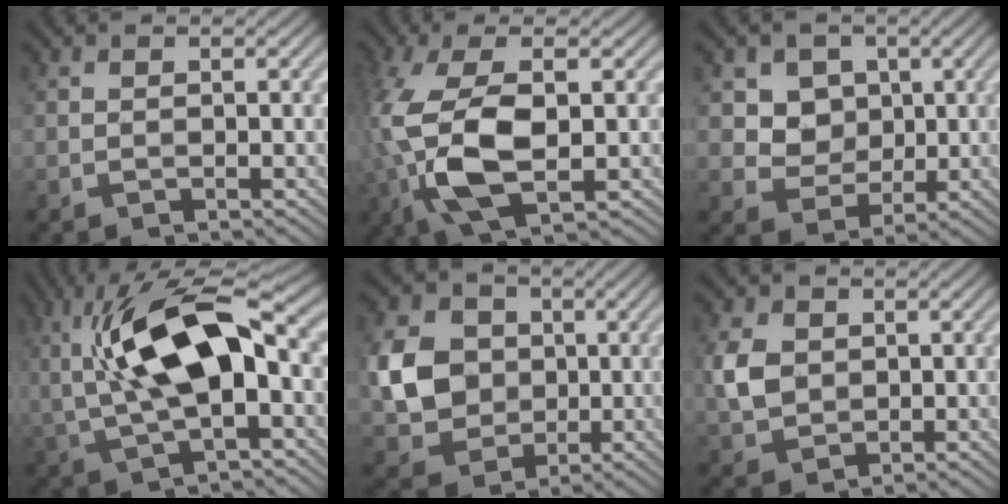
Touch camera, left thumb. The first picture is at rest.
{"total": 11.6, "force": [-1.2, 5.3, 10.3], "torque": [-0.246, -0.004, -0.024]}
{"total": 6.2, "force": [2.2, 5.3, 2.1], "torque": [-0.066, -0.017, 0.058]}
{"total": 12.3, "force": [1.6, 4.8, 11.2], "torque": [-0.213, 0.009, 0.026]}
{"total": 8.4, "force": [0.5, 7.4, 3.9], "torque": [-0.106, -0.004, 0.007]}
{"total": 4.5, "force": [0.7, 3.7, 2.4], "torque": [-0.067, 0.002, 0.014]}